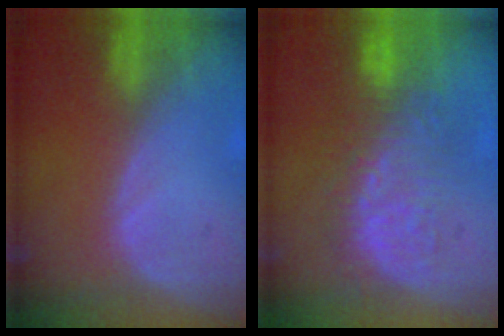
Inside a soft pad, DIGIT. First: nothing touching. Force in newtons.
{"total": 8.9, "press": 8.8, "slide": 1.5}